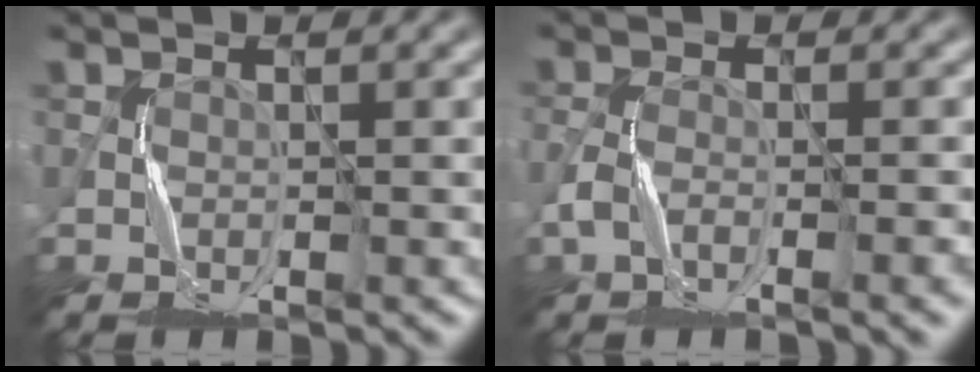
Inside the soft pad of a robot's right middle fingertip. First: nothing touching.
{"total": 3.2, "force": [-1.7, 1.1, 2.5], "torque": [-0.054, -0.003, -0.036]}